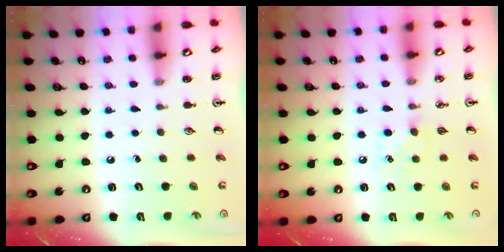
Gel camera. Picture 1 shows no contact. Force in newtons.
{"total": 6.1, "press": 6.0, "slide": 0.5}